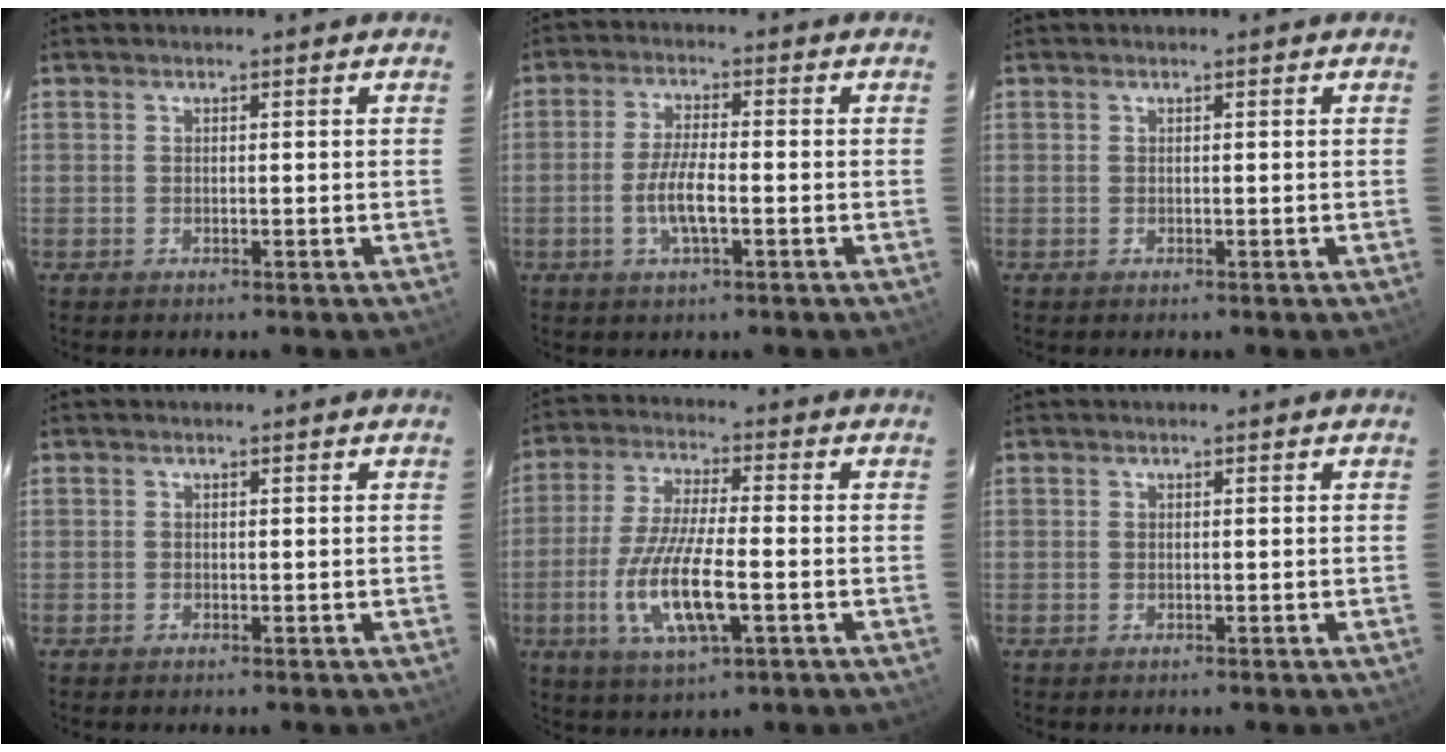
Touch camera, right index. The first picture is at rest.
{"total": 5.9, "force": [-1.8, 1.4, 5.5], "torque": [-0.110, -0.003, -0.036]}
{"total": 0.0}
{"total": 0.0}
{"total": 13.2, "force": [-3.8, 3.4, 12.2], "torque": [-0.249, -0.015, -0.071]}
{"total": 0.0}